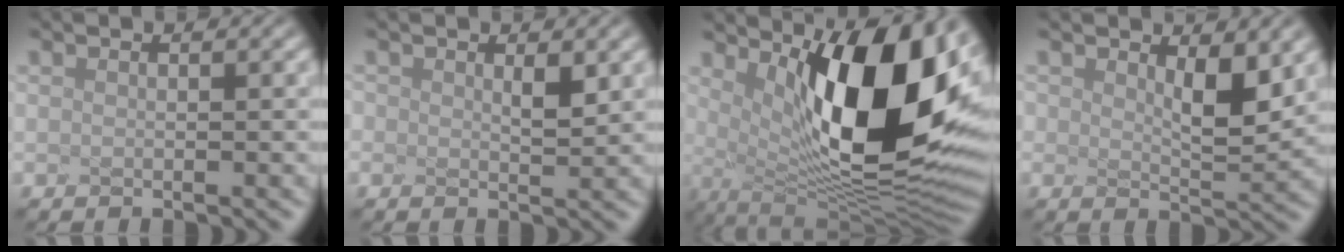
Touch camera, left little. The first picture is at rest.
{"total": 0.9, "force": [-0.3, -0.7, -0.3], "torque": [-0.017, -0.004, 0.021]}
{"total": 12.8, "force": [3.0, 4.3, 11.6], "torque": [-0.173, -0.017, 0.079]}
{"total": 1.3, "force": [0.7, -0.1, 1.1], "torque": [-0.041, -0.011, 0.039]}